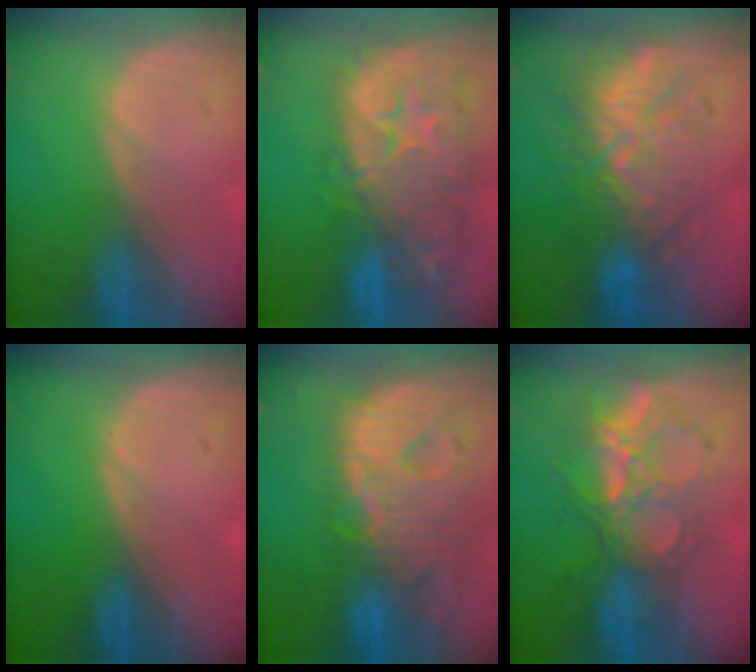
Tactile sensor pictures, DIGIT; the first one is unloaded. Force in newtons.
{"total": 14.1, "press": 11.4, "slide": 8.3}
{"total": 9.6, "press": 9.5, "slide": 1.5}
{"total": 0.0}
{"total": 12.9, "press": 11.0, "slide": 6.9}
{"total": 8.9, "press": 8.5, "slide": 2.8}